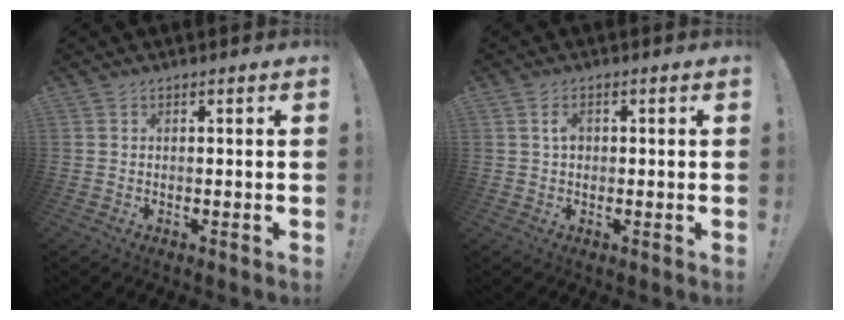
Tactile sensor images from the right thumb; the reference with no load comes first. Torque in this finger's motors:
{"motor_torque": [0.06, 0.13, -0.19, 0.21, 0.05]}